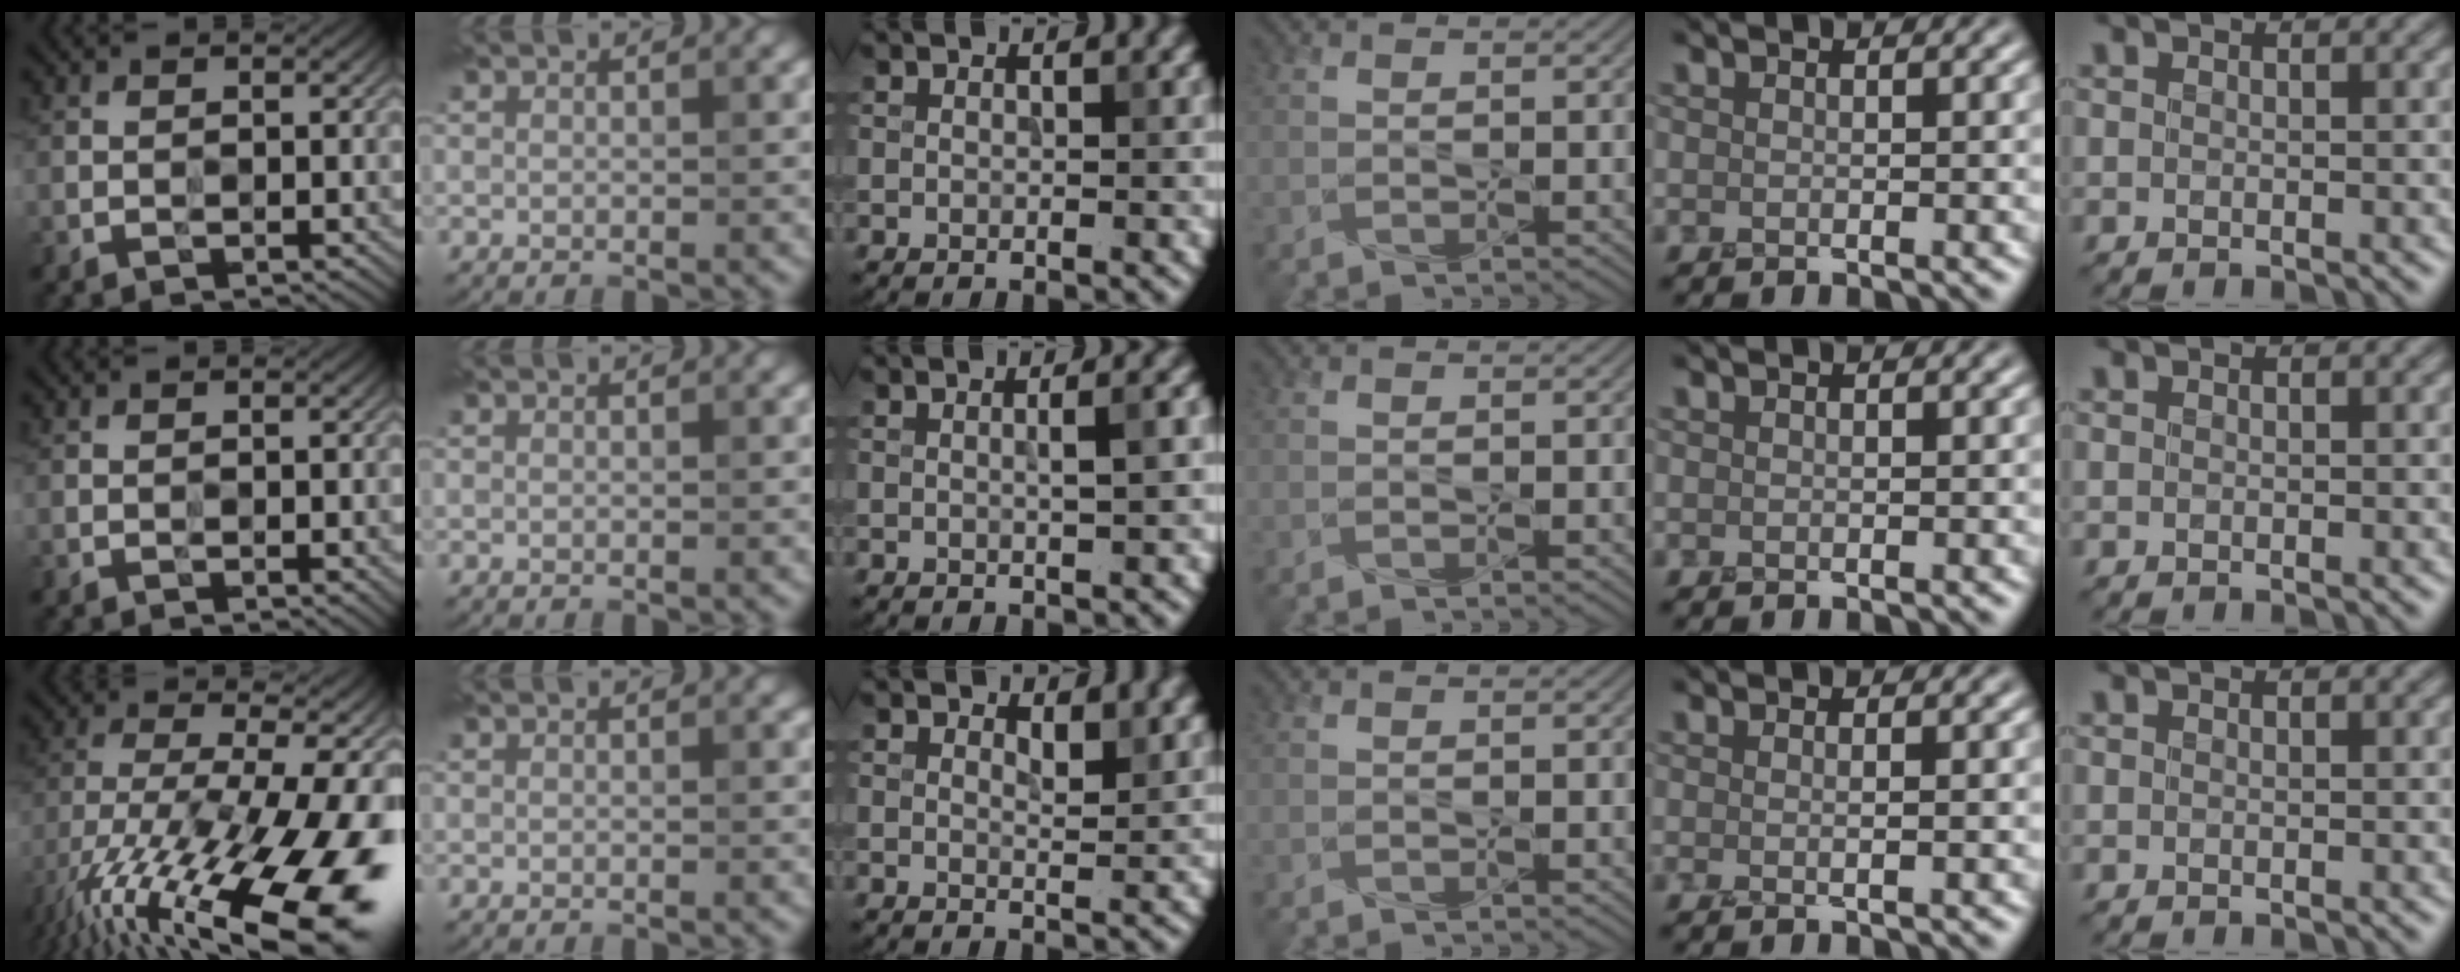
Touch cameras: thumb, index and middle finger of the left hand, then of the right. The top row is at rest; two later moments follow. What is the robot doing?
{"motion": "screw", "object": "organic brewed tea cap"}